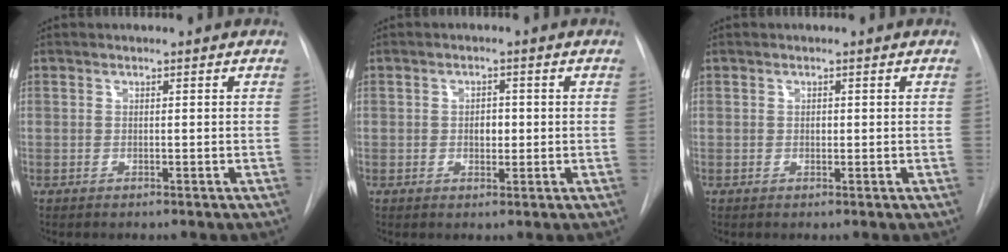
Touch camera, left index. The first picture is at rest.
{"total": 2.3, "force": [-0.1, 1.5, 1.8], "torque": [-0.025, -0.001, -0.001]}
{"total": 0.6, "force": [0.0, 0.4, 0.4], "torque": [-0.005, -0.002, -0.001]}